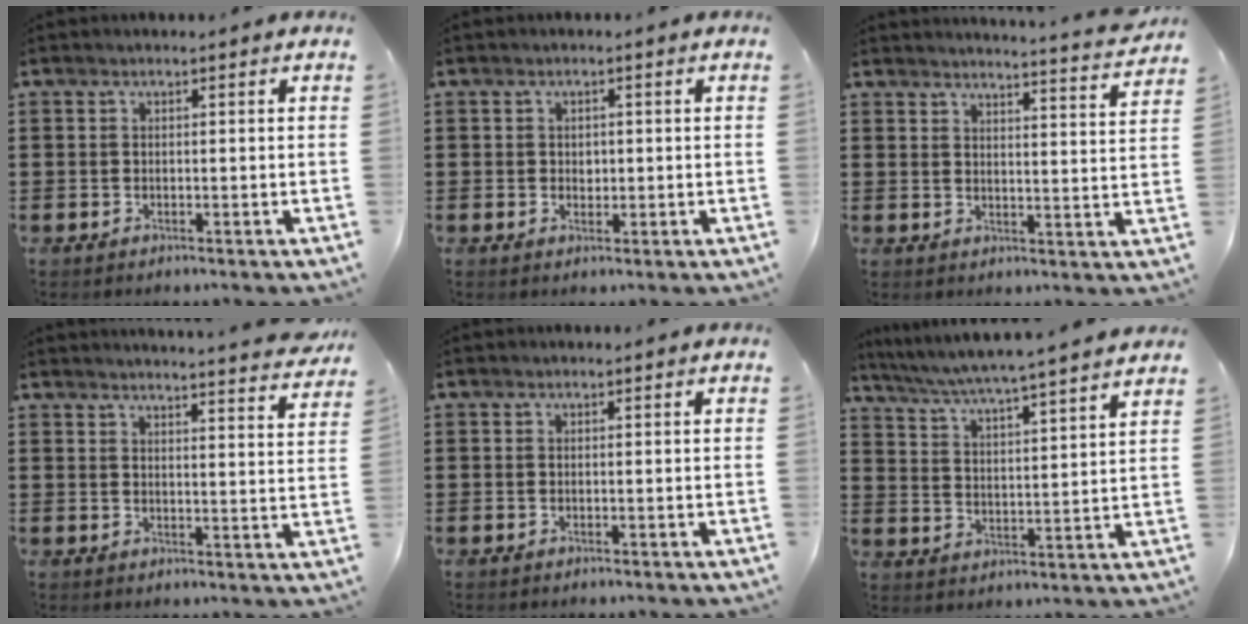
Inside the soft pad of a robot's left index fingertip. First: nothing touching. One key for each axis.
{"total": 1.2, "fx": 0.3, "fy": 1.0, "fz": 0.5, "tx": -0.012, "ty": 0.005, "tz": 0.006}
{"total": 3.9, "fx": 3.8, "fy": -0.8, "fz": 0.8, "tx": -0.023, "ty": -0.031, "tz": 0.063}
{"total": 4.2, "fx": 4.0, "fy": -0.8, "fz": 0.8, "tx": -0.024, "ty": -0.028, "tz": 0.069}
{"total": 0.0}
{"total": 4.5, "fx": 4.1, "fy": -1.1, "fz": 1.5, "tx": -0.050, "ty": -0.037, "tz": 0.063}